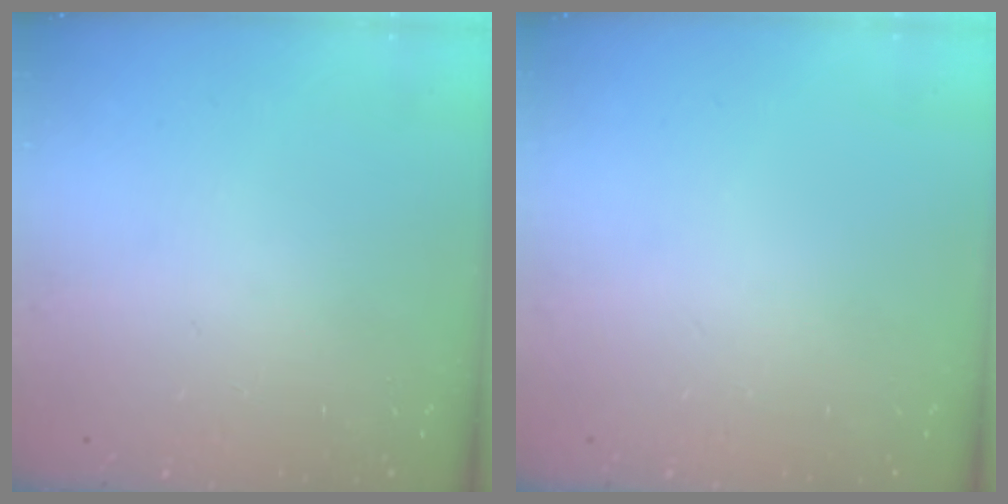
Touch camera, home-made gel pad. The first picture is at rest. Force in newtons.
{"total": 0.0}